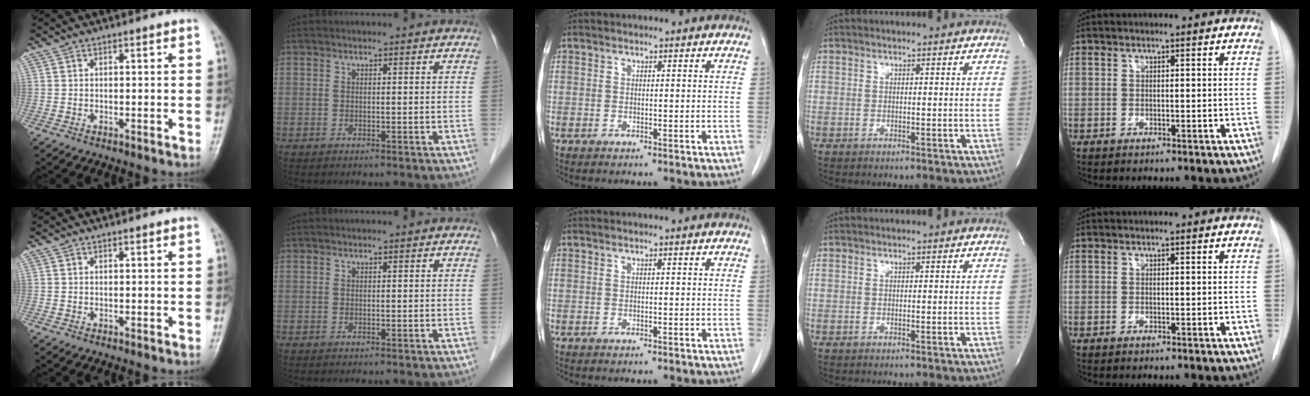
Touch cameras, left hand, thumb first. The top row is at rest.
{}